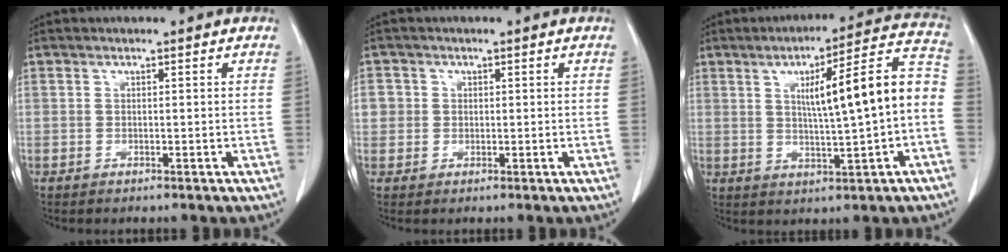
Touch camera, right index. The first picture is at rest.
{"total": 3.0, "force": [0.4, 3.0, 0.5], "torque": [0.004, 0.005, 0.009]}
{"total": 13.7, "force": [0.4, 0.9, 13.7], "torque": [-0.191, 0.031, 0.006]}